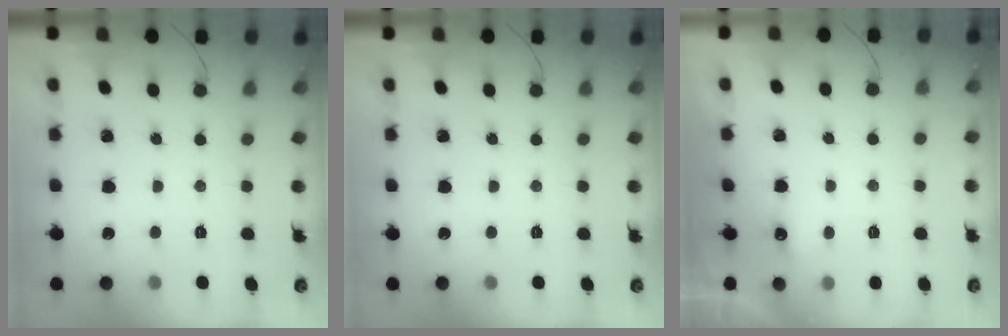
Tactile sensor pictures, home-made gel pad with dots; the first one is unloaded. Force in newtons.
{"total": 0.0}
{"total": 2.9, "press": 2.8, "slide": 0.8}